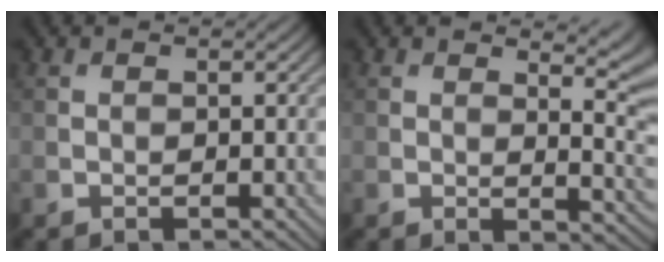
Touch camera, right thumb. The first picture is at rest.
{"total": 6.4, "force": [2.8, 2.2, 5.3], "torque": [-0.052, 0.003, 0.042]}